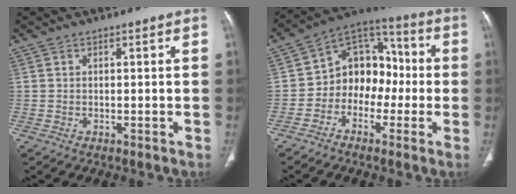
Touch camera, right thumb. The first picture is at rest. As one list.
[{"total": 12.0, "force": [-2.4, 9.4, 6.9], "torque": [-0.059, 0.051, -0.057]}]